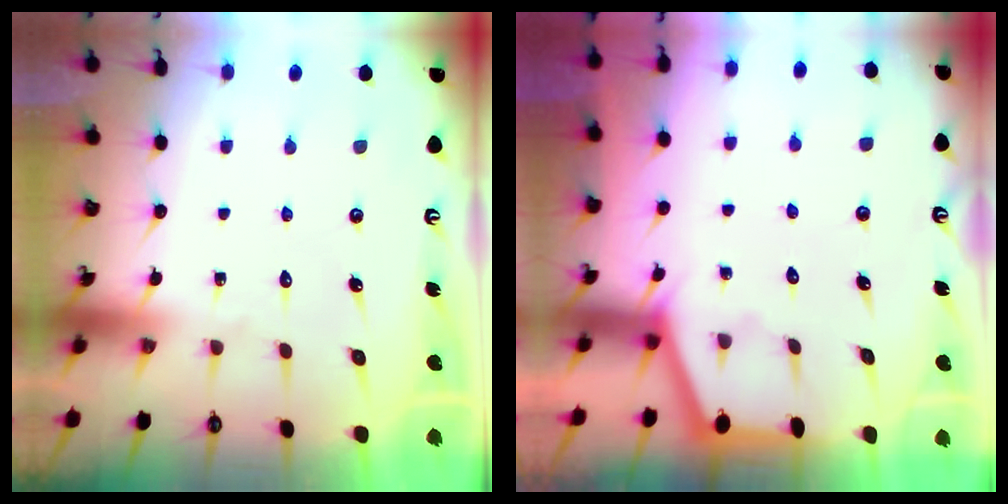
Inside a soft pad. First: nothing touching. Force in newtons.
{"total": 1.4, "press": 1.3, "slide": 0.3}